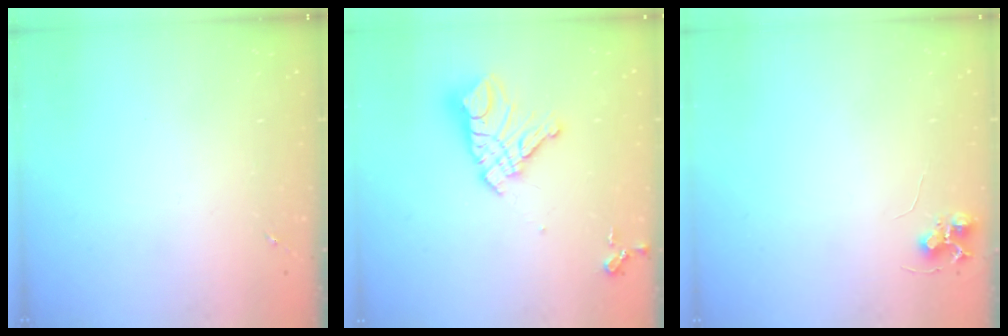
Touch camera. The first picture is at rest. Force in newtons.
{"total": 15.7, "press": 15.6, "slide": 1.8}
{"total": 6.9, "press": 6.9, "slide": 0.7}